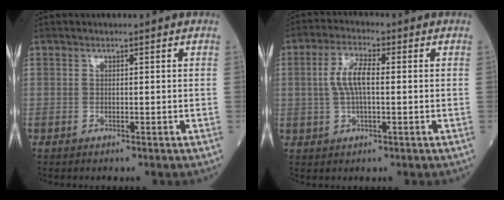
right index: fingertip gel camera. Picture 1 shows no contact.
{"total": 5.9, "force": [0.4, 1.8, 5.6], "torque": [-0.122, 0.011, 0.008]}